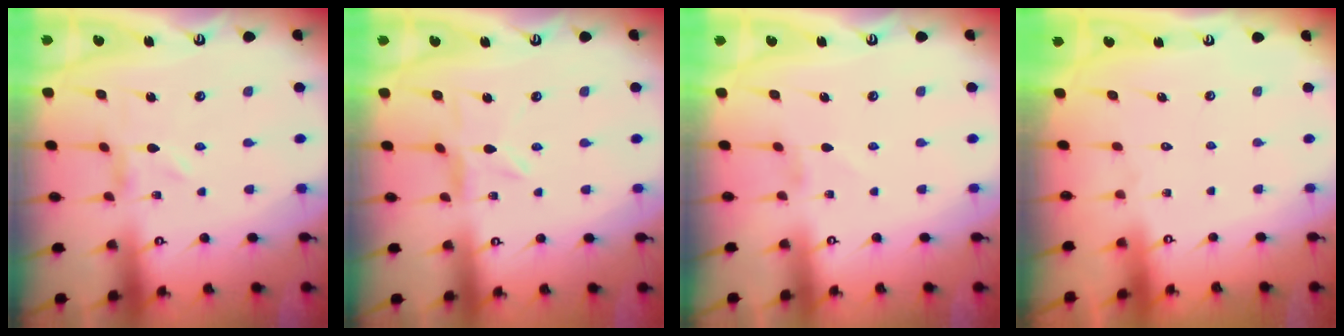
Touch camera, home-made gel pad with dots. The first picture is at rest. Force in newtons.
{"total": 1.7, "press": 1.7, "slide": 0.2}
{"total": 0.0}
{"total": 1.7, "press": 1.7, "slide": 0.1}